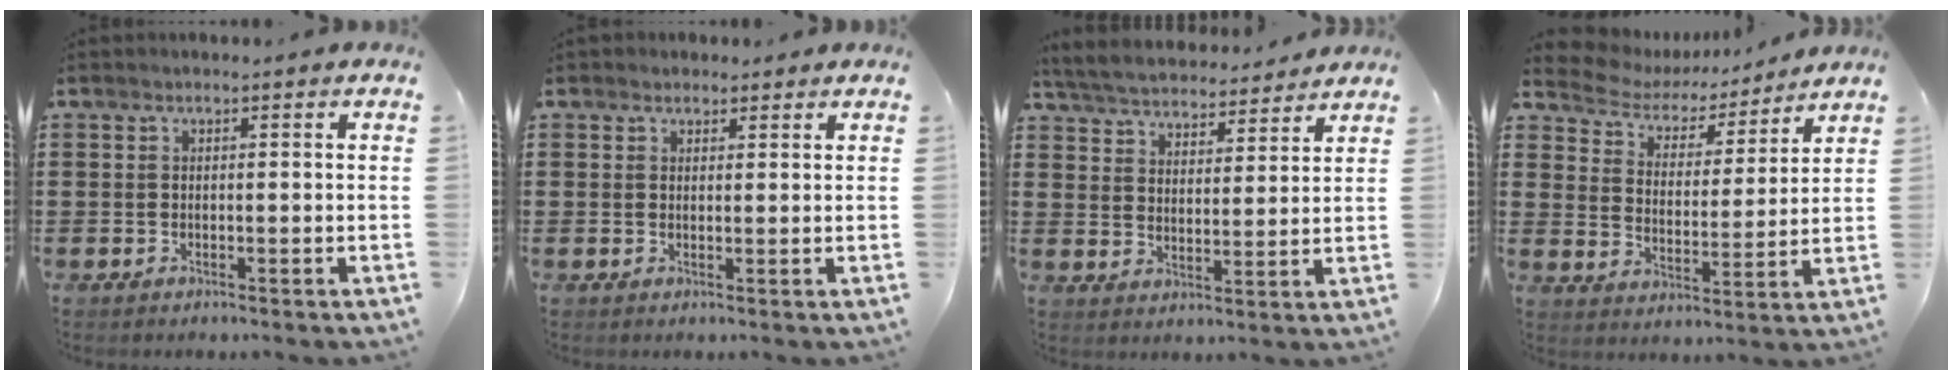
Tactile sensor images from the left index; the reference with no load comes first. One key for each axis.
{"total": 1.6, "fx": 1.3, "fy": 0.8, "fz": 0.1, "tx": -0.006, "ty": 0.005, "tz": 0.027}
{"total": 4.8, "fx": 4.7, "fy": 0.3, "fz": 0.3, "tx": -0.032, "ty": -0.029, "tz": 0.082}
{"total": 5.7, "fx": 5.4, "fy": 1.7, "fz": 0.9, "tx": -0.051, "ty": -0.035, "tz": 0.091}